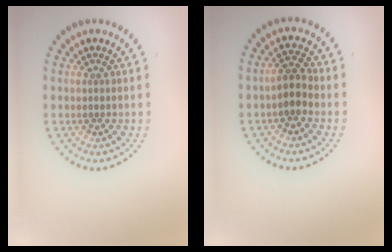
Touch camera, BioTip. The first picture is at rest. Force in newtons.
{"total": 2.3, "press": 2.1, "slide": 0.8}